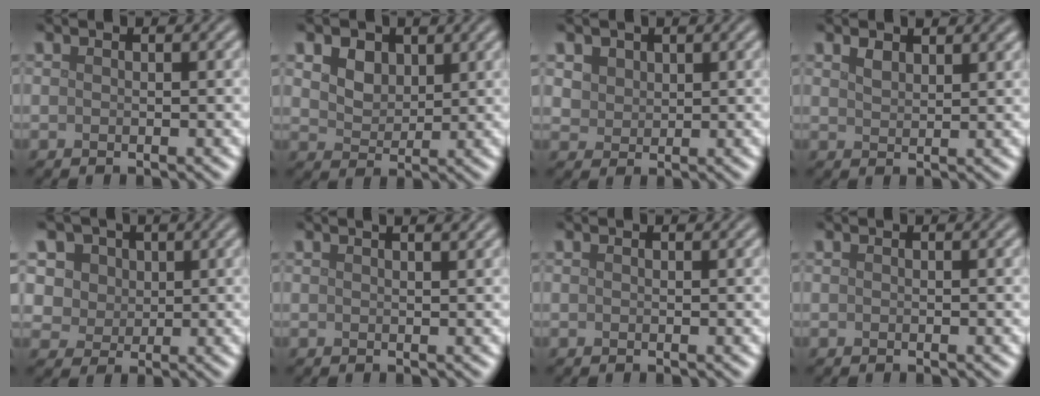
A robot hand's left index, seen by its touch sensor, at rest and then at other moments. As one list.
[{"total": 4.3, "force": [2.2, 2.9, 2.2], "torque": [-0.062, 0.007, 0.037]}, {"total": 2.5, "force": [1.4, 1.9, 0.9], "torque": [-0.027, 0.000, 0.032]}, {"total": 1.8, "force": [1.4, 0.8, 0.8], "torque": [-0.018, 0.003, 0.029]}, {"total": 7.7, "force": [3.8, 5.7, 3.4], "torque": [-0.062, 0.010, 0.042]}, {"total": 2.3, "force": [1.5, 0.9, 1.5], "torque": [-0.002, 0.008, 0.001]}, {"total": 0.0}, {"total": 0.0}]